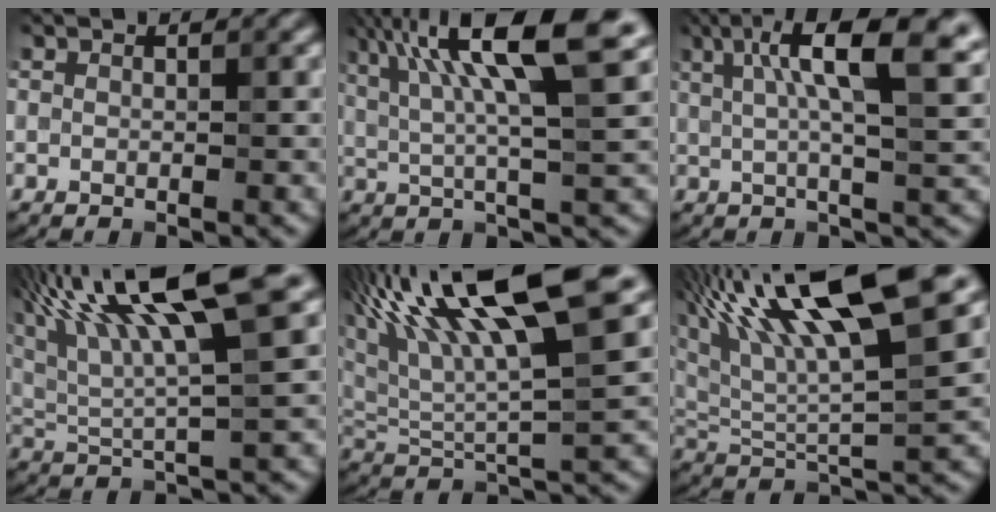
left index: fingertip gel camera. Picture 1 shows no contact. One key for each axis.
{"total": 12.5, "fx": 4.8, "fy": 2.7, "fz": 11.2, "tx": -0.189, "ty": 0.016, "tz": 0.079}
{"total": 11.0, "fx": 3.7, "fy": 2.8, "fz": 10.0, "tx": -0.139, "ty": 0.014, "tz": 0.052}
{"total": 13.8, "fx": 6.9, "fy": 3.0, "fz": 11.6, "tx": -0.211, "ty": 0.027, "tz": 0.115}
{"total": 14.9, "fx": 7.5, "fy": 3.8, "fz": 12.3, "tx": -0.219, "ty": 0.026, "tz": 0.123}
{"total": 15.1, "fx": 7.5, "fy": 4.2, "fz": 12.4, "tx": -0.212, "ty": 0.023, "tz": 0.122}